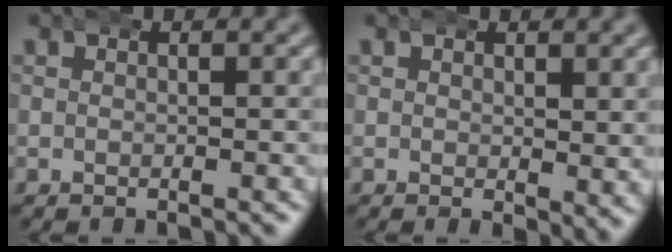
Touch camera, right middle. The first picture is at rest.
{"total": 1.2, "force": [0.5, 0.4, 1.0], "torque": [-0.004, -0.014, 0.013]}